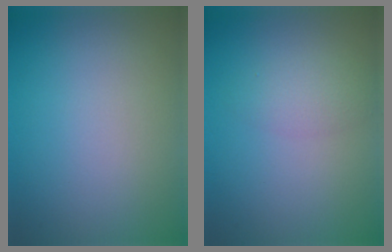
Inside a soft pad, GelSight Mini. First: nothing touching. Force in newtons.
{"total": 2.0, "press": 2.0, "slide": 0.1}